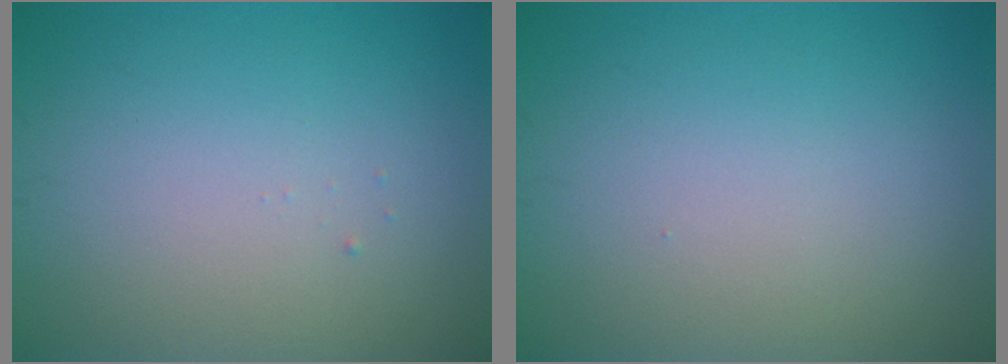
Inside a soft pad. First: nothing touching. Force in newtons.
{"total": 0.0}